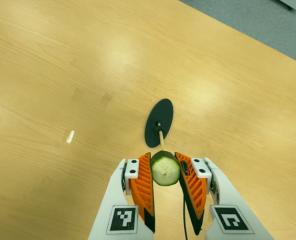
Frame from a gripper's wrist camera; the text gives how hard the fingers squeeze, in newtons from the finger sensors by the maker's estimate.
{"total": 9.1, "left": 8.7, "right": 9.5}